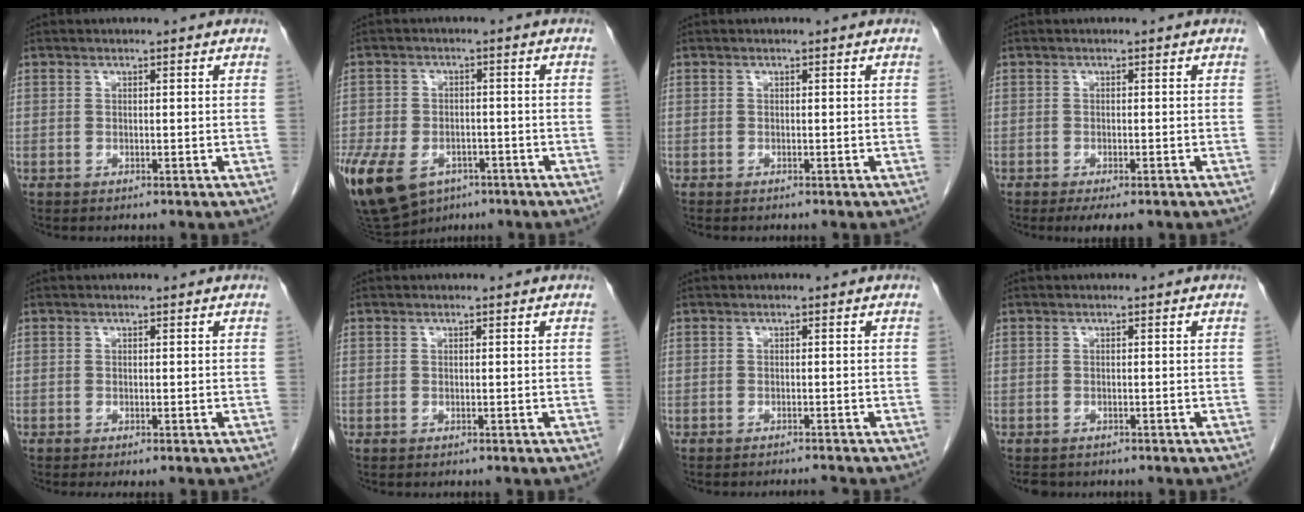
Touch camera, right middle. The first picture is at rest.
{"total": 22.1, "force": [-11.5, 14.8, 11.9], "torque": [-0.344, -0.028, -0.177]}
{"total": 0.7, "force": [-0.6, 0.1, 0.3], "torque": [-0.002, -0.001, -0.010]}
{"total": 4.3, "force": [-3.1, 1.2, 2.7], "torque": [-0.038, -0.011, -0.043]}
{"total": 0.9, "force": [-0.6, 0.0, 0.6], "torque": [-0.013, -0.007, -0.008]}
{"total": 0.0}
{"total": 2.2, "force": [-2.1, -0.7, 0.2], "torque": [-0.001, -0.007, -0.029]}
{"total": 2.2, "force": [-1.9, 1.2, 0.5], "torque": [-0.013, -0.002, -0.027]}